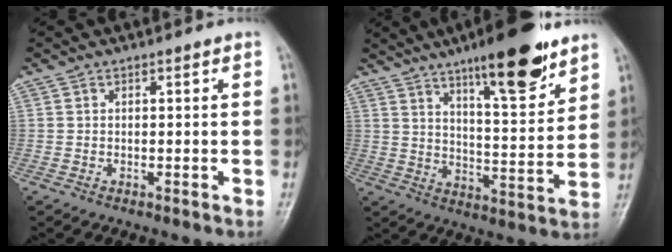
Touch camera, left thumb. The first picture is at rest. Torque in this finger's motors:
{"motor_torque": [1.10, 0.00, 1.58, -1.18, 0.14]}